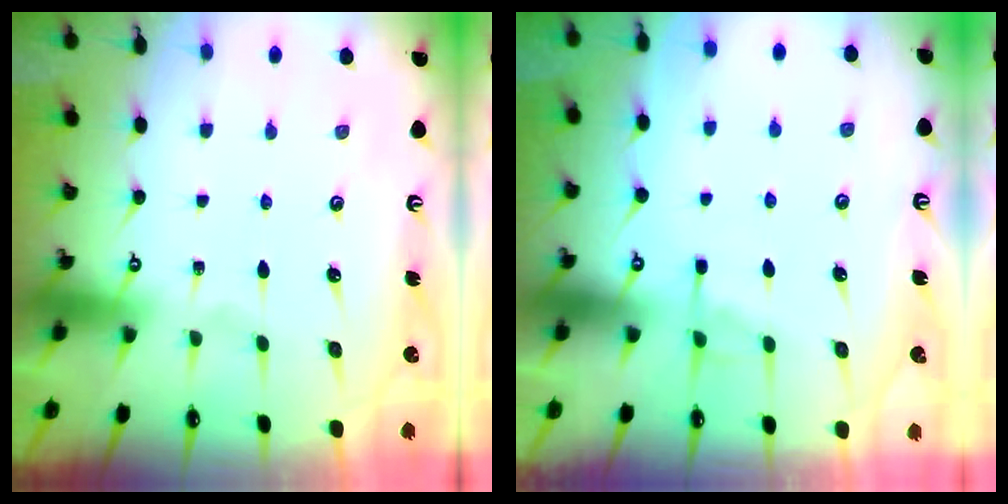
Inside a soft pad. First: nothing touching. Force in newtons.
{"total": 3.9, "press": 3.9, "slide": 0.6}